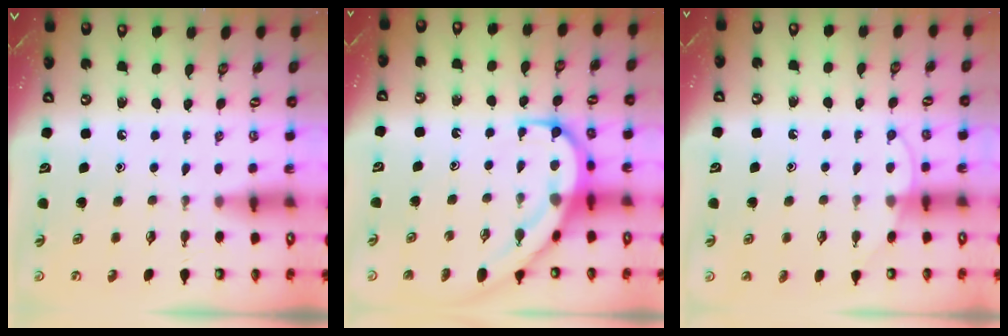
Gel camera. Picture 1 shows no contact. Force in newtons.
{"total": 11.1, "press": 11.1, "slide": 1.0}
{"total": 5.6, "press": 5.6, "slide": 0.7}